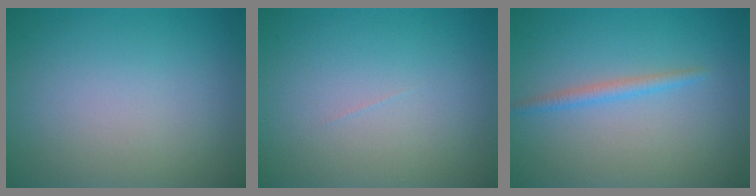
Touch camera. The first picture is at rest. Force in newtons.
{"total": 0.0}
{"total": 1.5, "press": 1.5, "slide": 0.1}